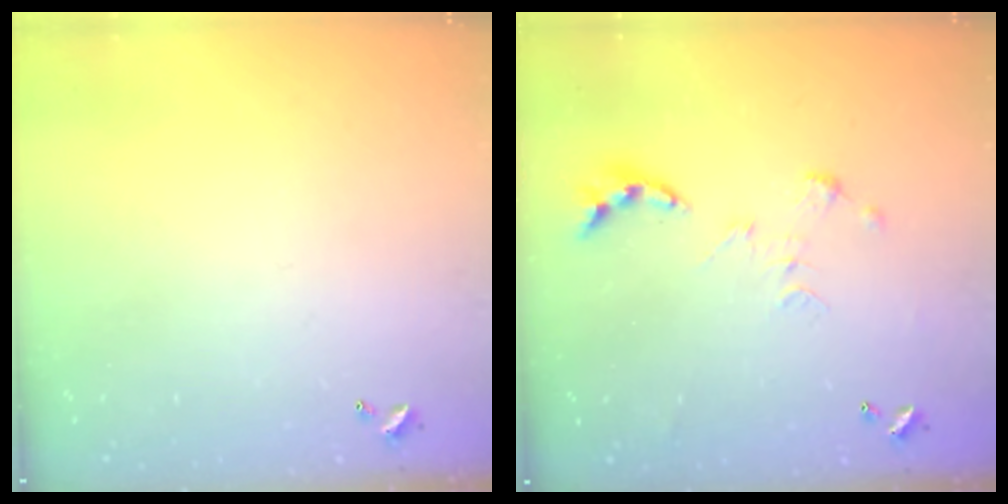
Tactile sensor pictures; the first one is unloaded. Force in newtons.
{"total": 0.0}